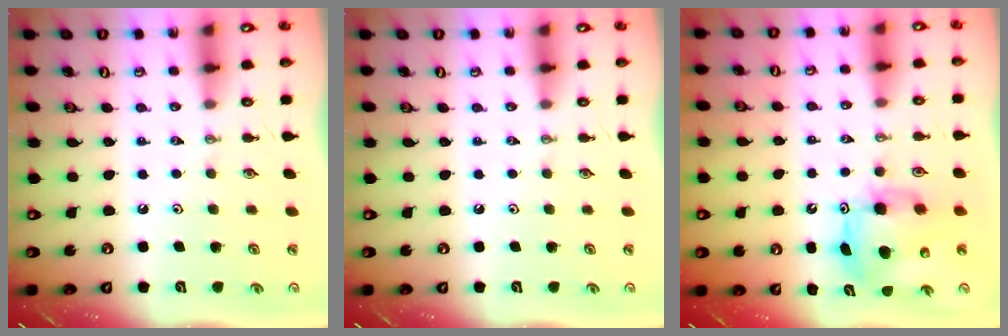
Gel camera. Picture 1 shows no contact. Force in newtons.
{"total": 0.0}
{"total": 9.1, "press": 9.1, "slide": 0.5}